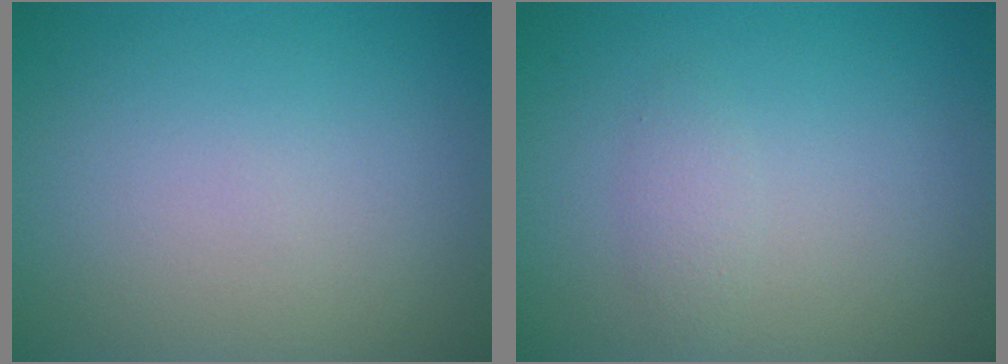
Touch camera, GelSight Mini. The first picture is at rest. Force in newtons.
{"total": 1.1, "press": 1.1, "slide": 0.1}